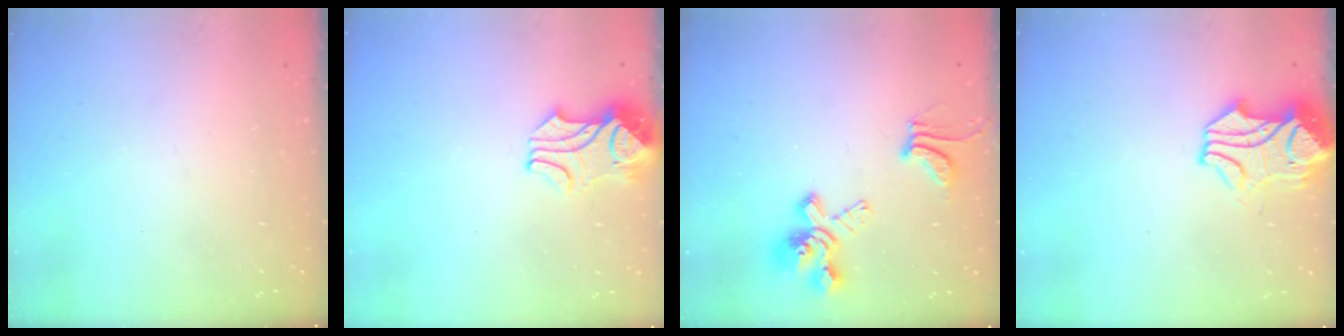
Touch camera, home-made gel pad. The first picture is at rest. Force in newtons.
{"total": 2.3, "press": 2.1, "slide": 1.0}
{"total": 6.2, "press": 5.8, "slide": 2.2}
{"total": 8.1, "press": 8.1, "slide": 1.0}